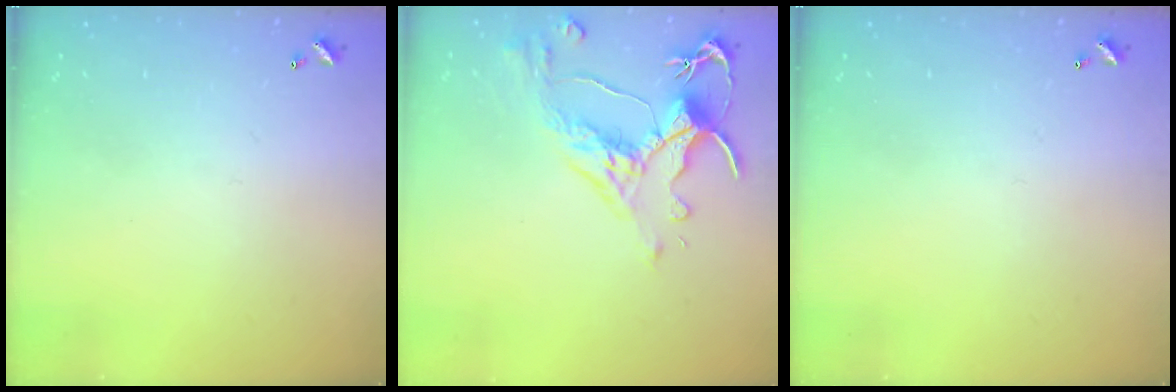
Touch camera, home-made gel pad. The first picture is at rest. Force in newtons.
{"total": 3.5, "press": 3.2, "slide": 1.5}
{"total": 0.0}